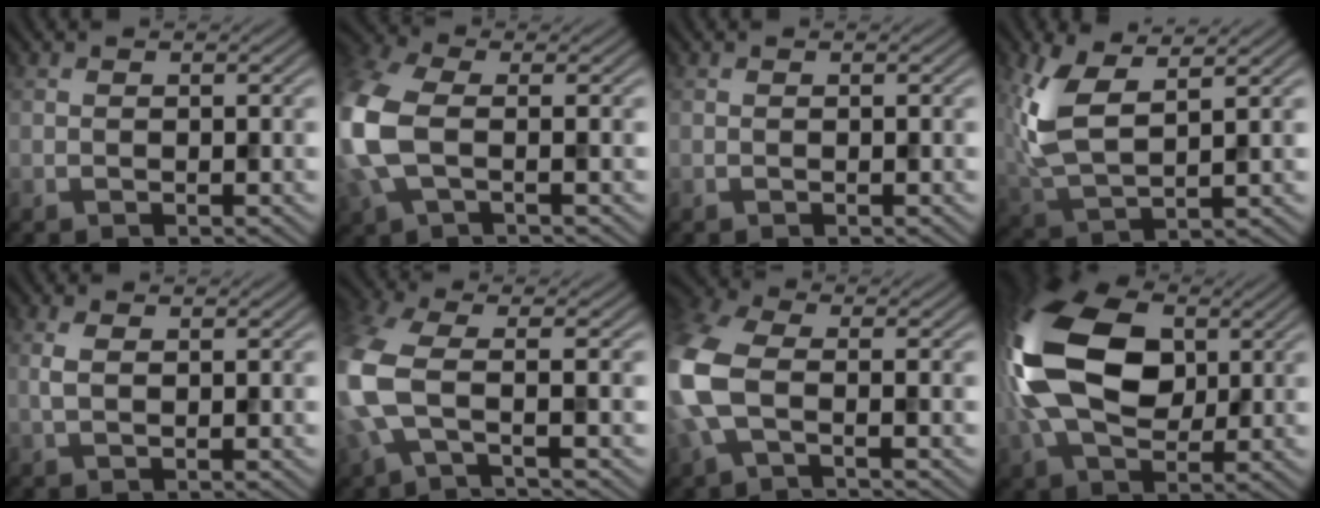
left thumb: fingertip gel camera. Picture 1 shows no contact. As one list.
[{"total": 10.1, "force": [0.0, 6.0, 8.1], "torque": [-0.255, 0.001, -0.004]}, {"total": 0.0}, {"total": 8.6, "force": [3.1, 3.8, 7.0], "torque": [-0.177, -0.001, 0.058]}, {"total": 1.8, "force": [0.6, 0.7, 1.5], "torque": [-0.039, 0.002, 0.011]}, {"total": 8.0, "force": [-0.9, 3.3, 7.3], "torque": [-0.195, -0.009, -0.032]}, {"total": 9.9, "force": [-0.7, 5.6, 8.1], "torque": [-0.249, -0.001, -0.024]}, {"total": 16.4, "force": [2.5, 10.3, 12.6], "torque": [-0.302, 0.012, 0.040]}]